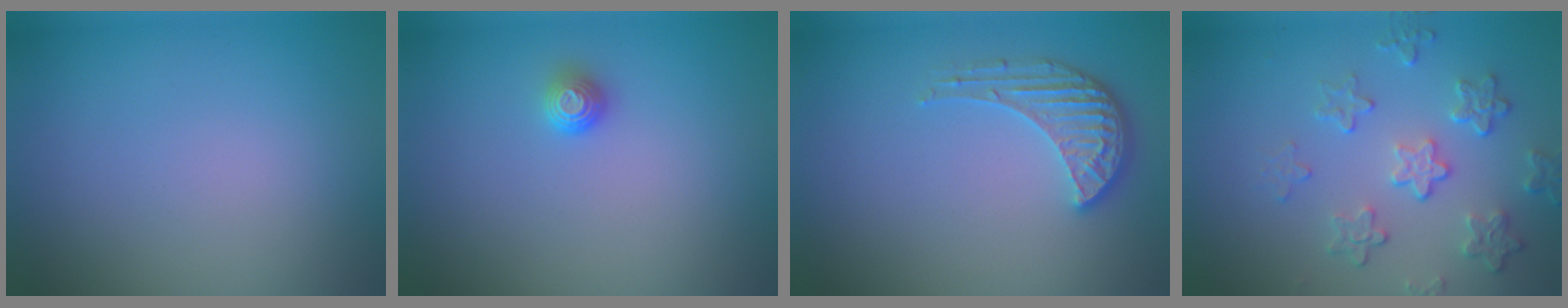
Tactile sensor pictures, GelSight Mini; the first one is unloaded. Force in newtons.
{"total": 1.1, "press": 1.0, "slide": 0.5}
{"total": 3.4, "press": 3.2, "slide": 1.3}
{"total": 4.4, "press": 3.3, "slide": 3.0}